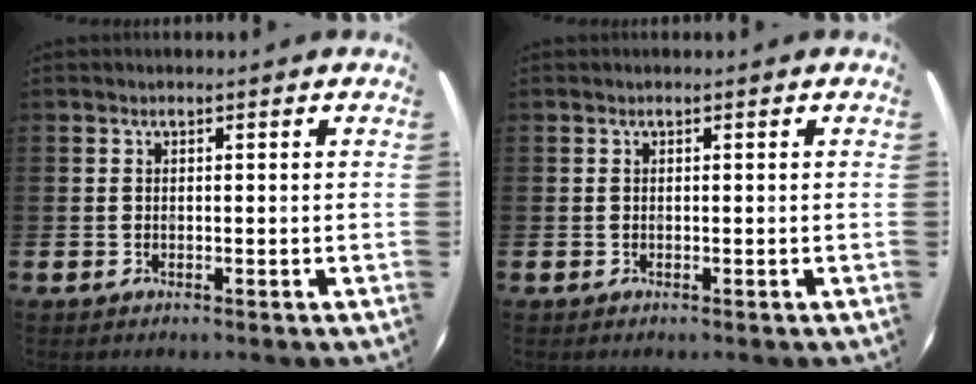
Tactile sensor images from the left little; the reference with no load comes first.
{"total": 0.0}